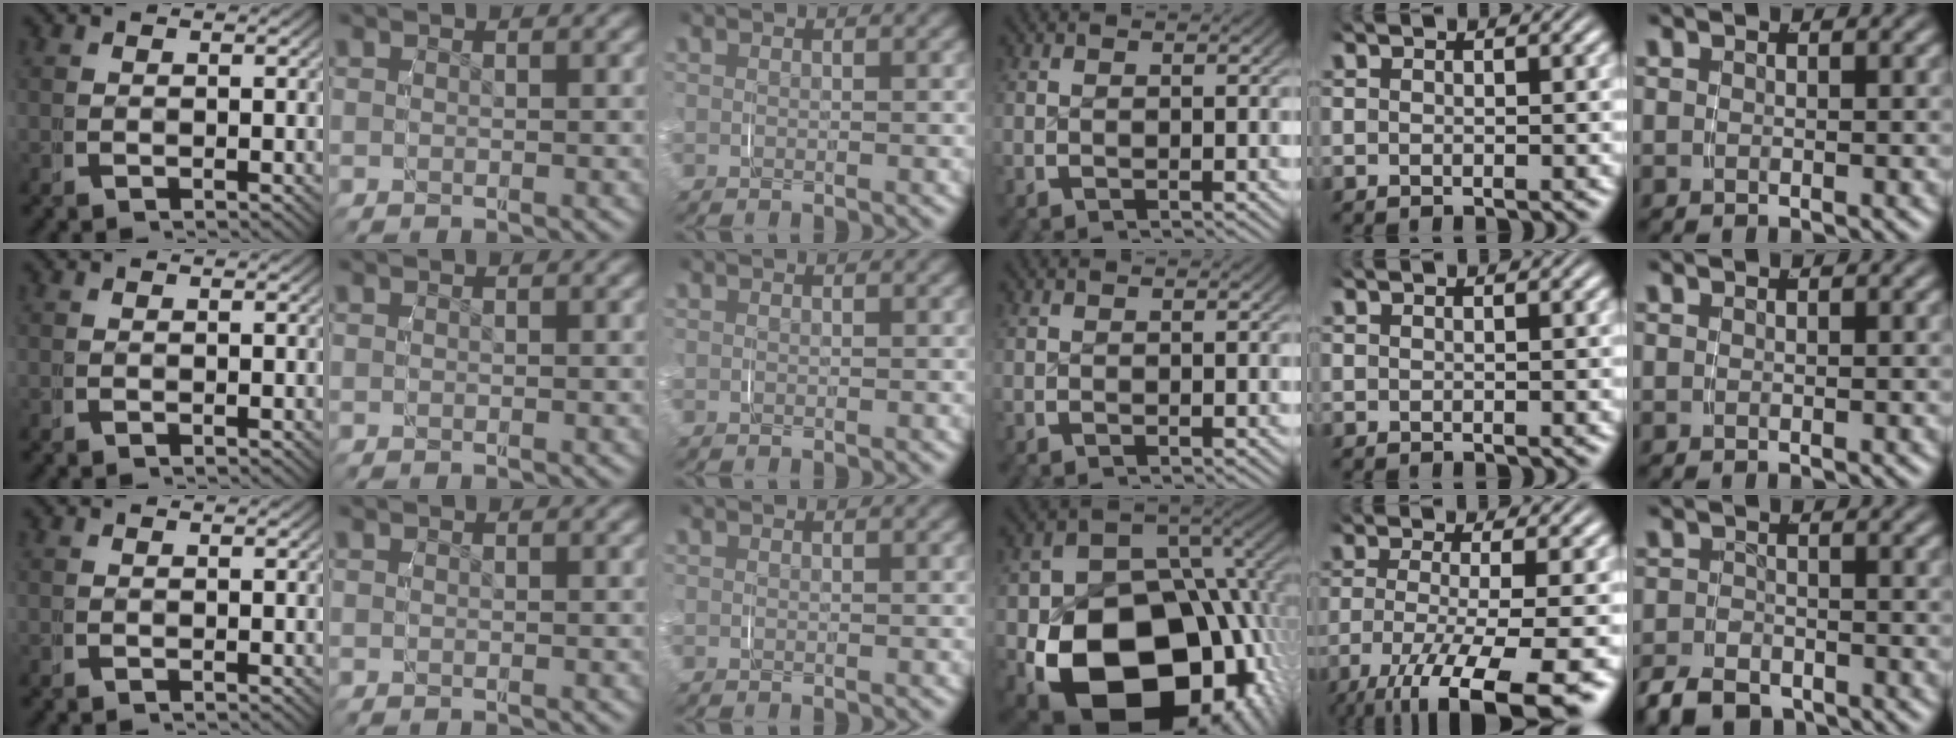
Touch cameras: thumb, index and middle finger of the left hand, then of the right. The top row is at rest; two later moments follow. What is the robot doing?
{"motion": "grasp_and_lifting", "object": "paper plate"}